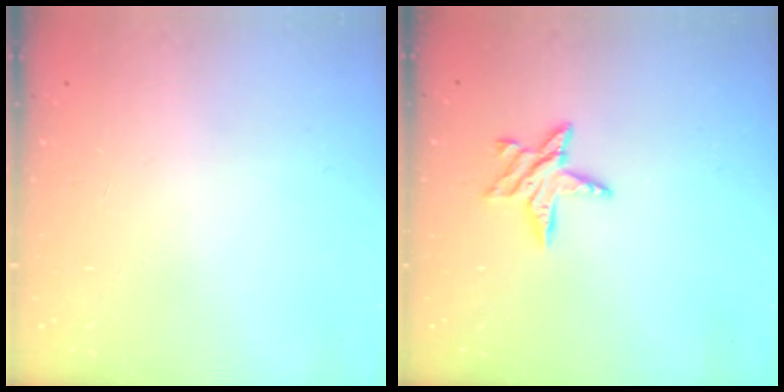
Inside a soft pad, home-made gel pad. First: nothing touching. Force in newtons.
{"total": 7.4, "press": 7.4, "slide": 0.1}